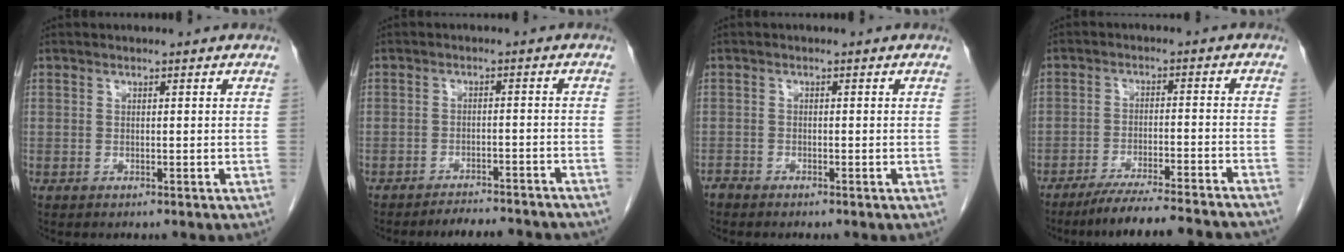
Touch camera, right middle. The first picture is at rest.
{"total": 10.1, "force": [-9.4, 1.4, 3.3], "torque": [-0.035, -0.004, -0.115]}
{"total": 1.0, "force": [-1.0, 0.2, 0.0], "torque": [0.000, -0.001, -0.019]}
{"total": 16.6, "force": [-15.0, 0.1, 7.1], "torque": [-0.093, -0.026, -0.210]}